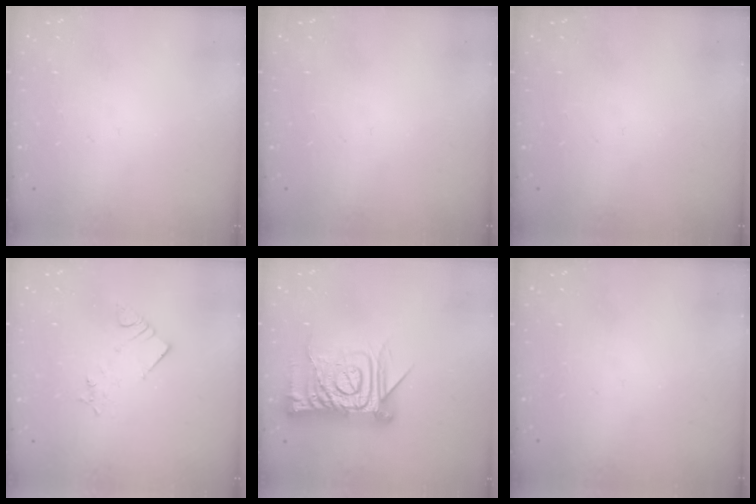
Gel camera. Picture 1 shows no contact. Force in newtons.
{"total": 0.0}
{"total": 0.0}
{"total": 2.8, "press": 2.7, "slide": 0.5}
{"total": 17.6, "press": 17.5, "slide": 1.7}
{"total": 0.0}